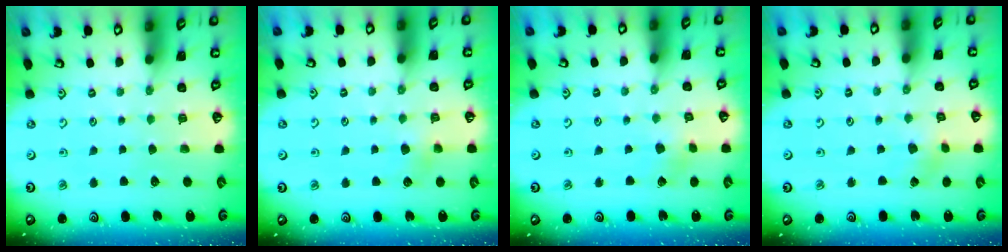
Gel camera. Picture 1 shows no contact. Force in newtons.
{"total": 3.4, "press": 3.4, "slide": 0.4}
{"total": 2.4, "press": 2.2, "slide": 0.9}
{"total": 2.5, "press": 2.4, "slide": 0.6}